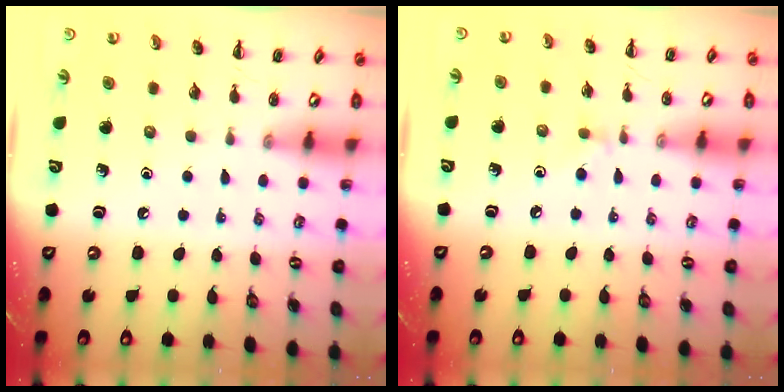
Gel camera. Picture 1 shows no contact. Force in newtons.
{"total": 3.8, "press": 3.5, "slide": 1.4}